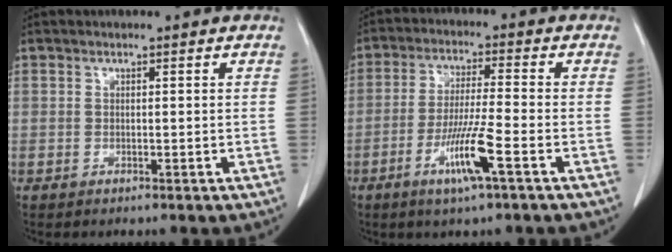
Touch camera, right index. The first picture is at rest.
{"total": 8.4, "force": [-3.8, -0.3, 7.5], "torque": [-0.144, -0.013, -0.072]}